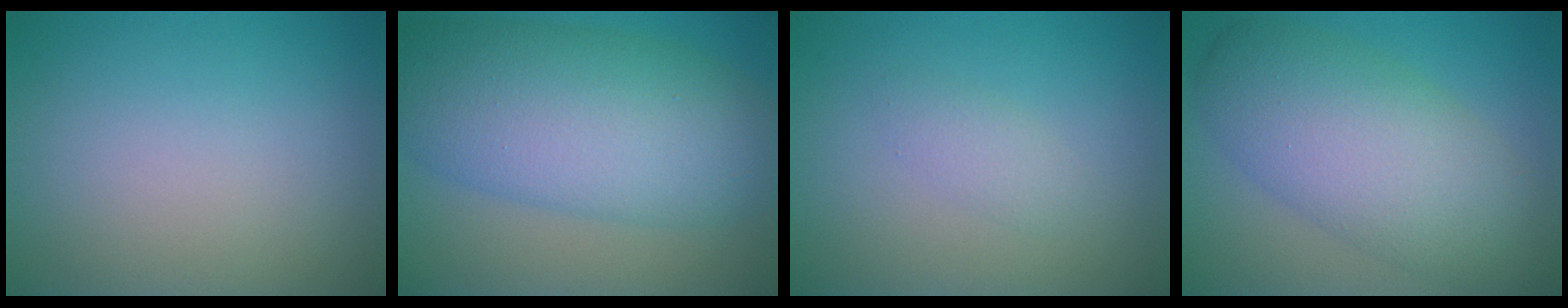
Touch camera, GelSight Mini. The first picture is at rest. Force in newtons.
{"total": 10.5, "press": 10.5, "slide": 0.2}
{"total": 1.3, "press": 1.3, "slide": 0.1}
{"total": 8.7, "press": 8.6, "slide": 0.3}